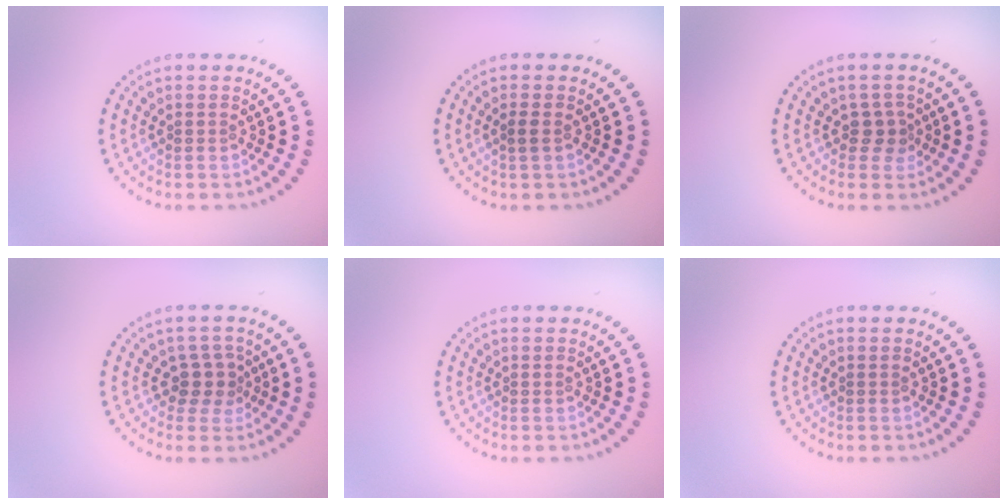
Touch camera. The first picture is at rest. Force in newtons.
{"total": 0.8, "press": 0.8, "slide": 0.3}
{"total": 1.6, "press": 1.2, "slide": 1.0}
{"total": 2.3, "press": 1.8, "slide": 1.3}
{"total": 0.0}
{"total": 0.0}